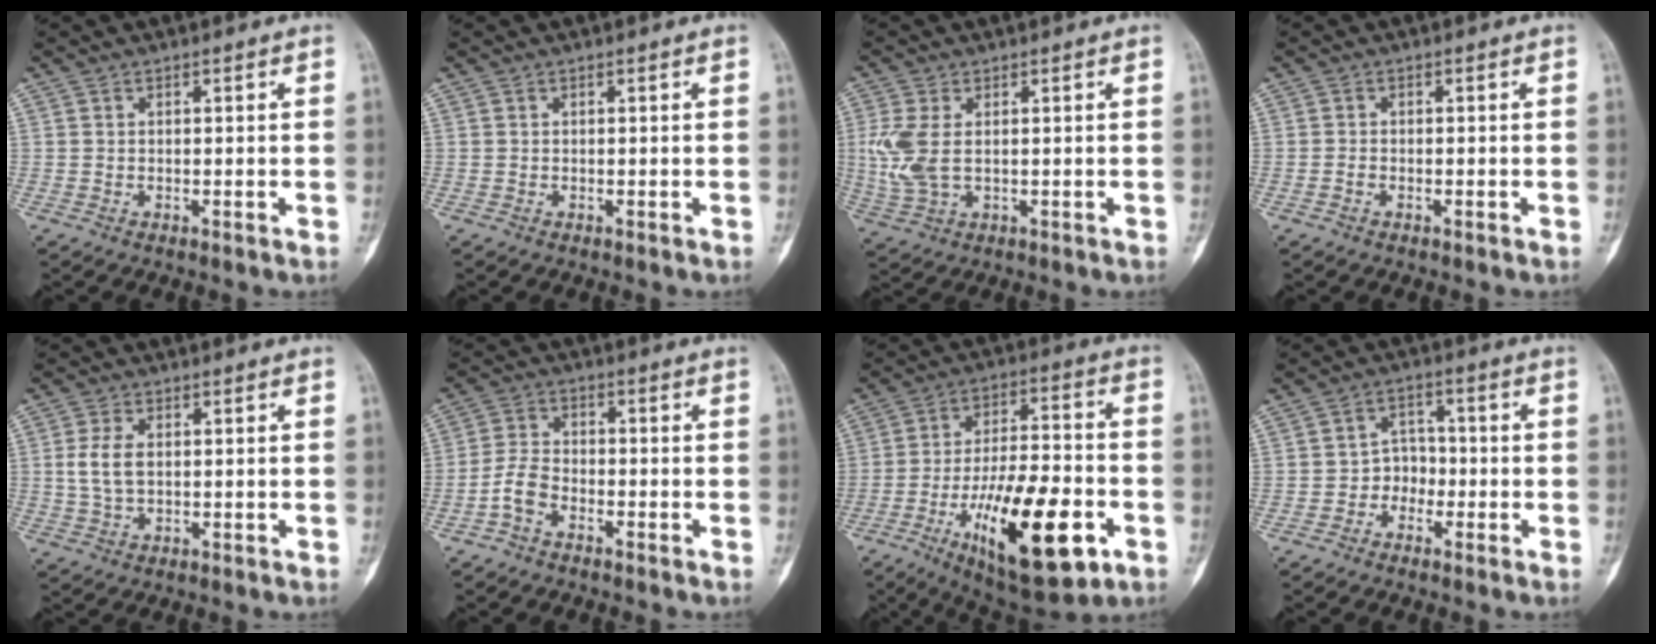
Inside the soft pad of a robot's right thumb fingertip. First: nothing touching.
{"total": 0.0}
{"total": 7.0, "force": [0.7, 4.0, 5.7], "torque": [-0.151, -0.001, 0.023]}
{"total": 0.9, "force": [-0.5, 0.6, 0.5], "torque": [-0.008, 0.003, -0.010]}
{"total": 5.2, "force": [0.5, 3.1, 4.1], "torque": [-0.083, 0.002, 0.012]}
{"total": 4.9, "force": [-2.8, 2.7, 3.0], "torque": [-0.060, 0.024, -0.061]}
{"total": 23.1, "force": [-8.6, 8.4, 19.7], "torque": [-0.323, 0.027, -0.129]}
{"total": 4.4, "force": [-1.8, 3.7, 1.7], "torque": [0.009, 0.020, -0.042]}